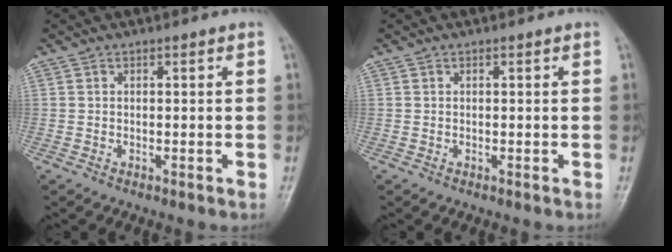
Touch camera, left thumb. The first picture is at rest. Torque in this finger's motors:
{"motor_torque": [-0.05, 0.24, 0.18, 0.05, 0.01]}